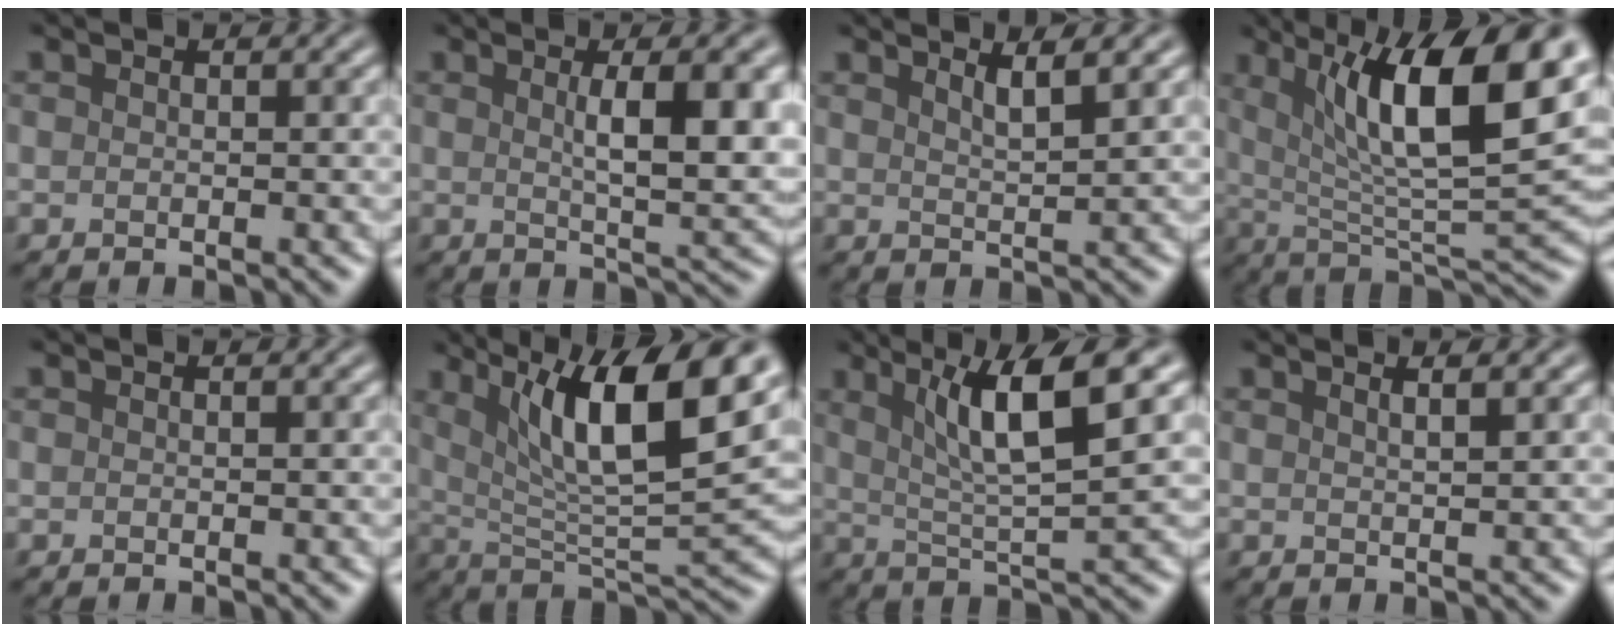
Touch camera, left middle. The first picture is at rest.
{"total": 7.1, "force": [1.3, 1.9, 6.7], "torque": [-0.089, 0.002, 0.023]}
{"total": 2.3, "force": [1.5, 0.5, 1.6], "torque": [-0.014, 0.004, 0.022]}
{"total": 12.7, "force": [4.7, 3.8, 11.2], "torque": [-0.162, 0.002, 0.075]}
{"total": 0.0}
{"total": 11.6, "force": [4.9, 3.1, 10.0], "torque": [-0.157, -0.002, 0.085]}
{"total": 7.6, "force": [3.0, 1.4, 6.8], "torque": [-0.107, 0.006, 0.050]}
{"total": 2.2, "force": [1.4, 0.8, 1.5], "torque": [-0.005, 0.007, -0.001]}